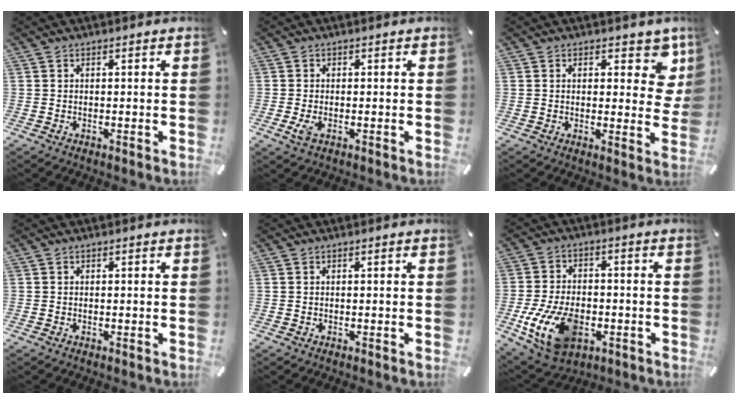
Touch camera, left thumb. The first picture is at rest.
{"total": 2.6, "force": [-0.8, 1.3, 2.1], "torque": [-0.049, -0.005, -0.016]}
{"total": 8.1, "force": [4.2, 4.5, 5.3], "torque": [-0.039, -0.029, 0.065]}
{"total": 0.0}
{"total": 0.0}
{"total": 15.3, "force": [-4.6, 10.0, 10.6], "torque": [-0.211, 0.007, -0.079]}